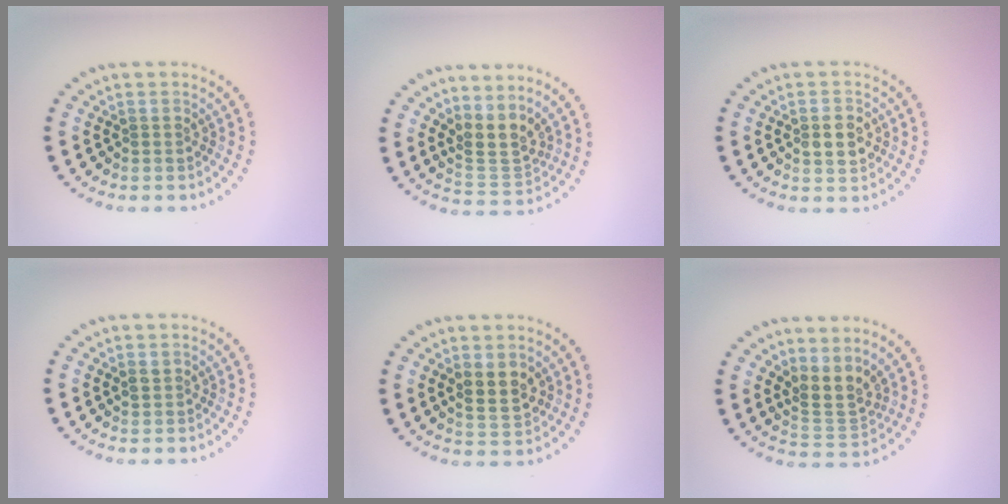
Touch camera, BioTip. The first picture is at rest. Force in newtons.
{"total": 3.0, "press": 2.1, "slide": 2.1}
{"total": 2.4, "press": 2.3, "slide": 0.2}
{"total": 0.8, "press": 0.7, "slide": 0.4}
{"total": 2.9, "press": 2.8, "slide": 0.8}
{"total": 3.0, "press": 2.1, "slide": 2.1}